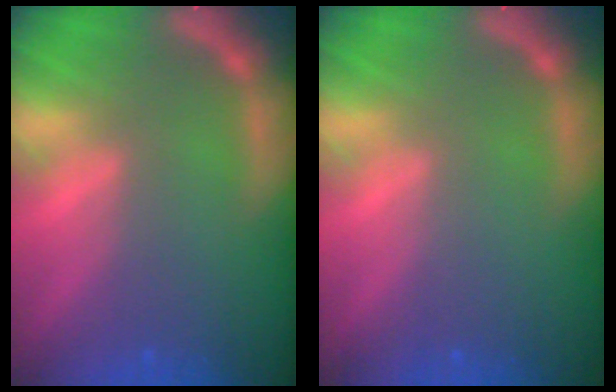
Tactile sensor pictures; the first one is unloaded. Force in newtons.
{"total": 0.0}